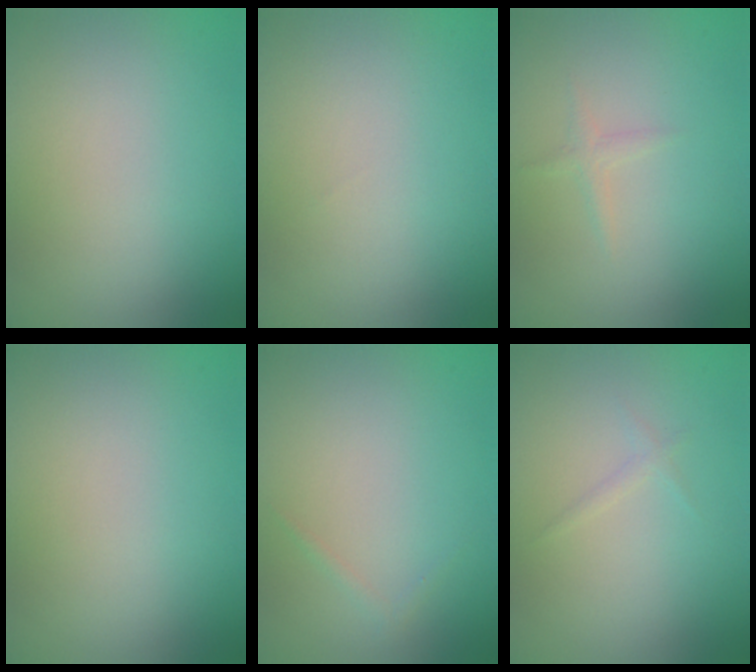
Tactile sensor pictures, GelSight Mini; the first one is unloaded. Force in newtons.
{"total": 0.0}
{"total": 0.8, "press": 0.8, "slide": 0.1}
{"total": 0.0}
{"total": 0.5, "press": 0.5, "slide": 0.0}
{"total": 1.2, "press": 1.2, "slide": 0.2}